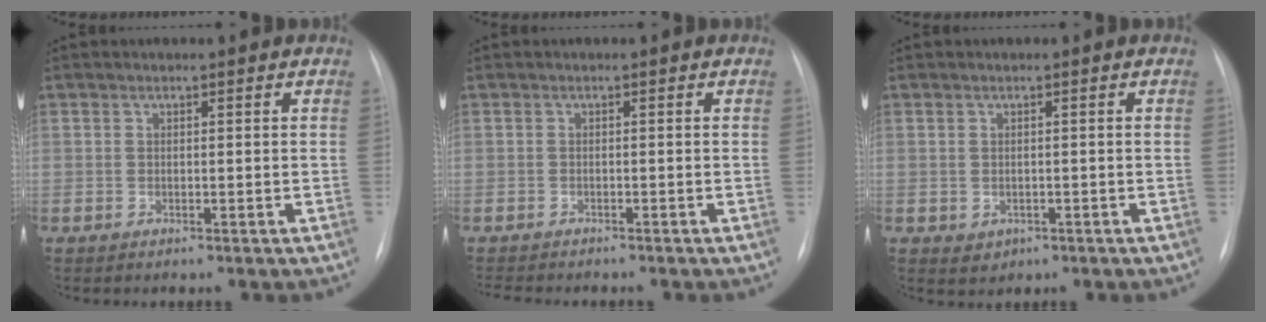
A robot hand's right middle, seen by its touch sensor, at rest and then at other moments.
{"total": 4.7, "force": [-4.2, 0.8, 2.0], "torque": [-0.029, -0.008, -0.058]}
{"total": 1.7, "force": [-0.5, 1.5, 0.6], "torque": [-0.010, -0.002, 0.004]}